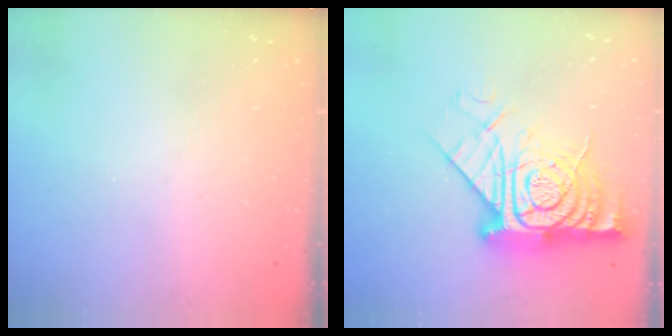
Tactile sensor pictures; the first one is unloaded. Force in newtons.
{"total": 20.5, "press": 20.4, "slide": 1.7}